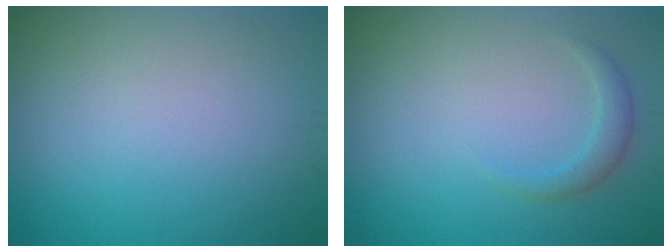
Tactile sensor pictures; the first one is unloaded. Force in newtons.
{"total": 1.5, "press": 1.5, "slide": 0.1}